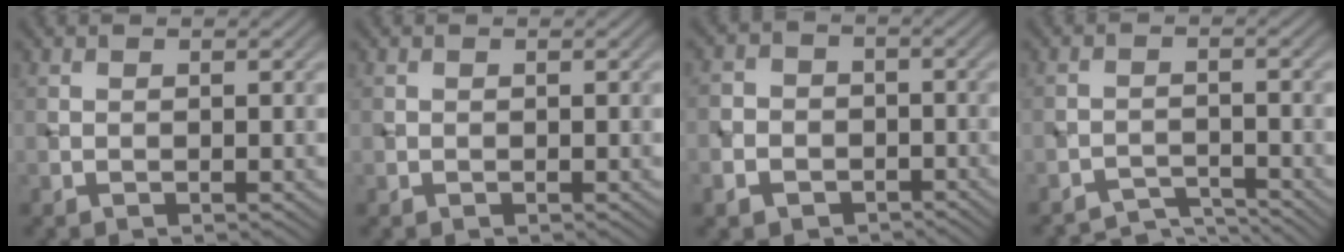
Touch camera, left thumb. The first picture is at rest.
{"total": 0.0}
{"total": 6.0, "force": [-2.9, 4.9, 1.6], "torque": [-0.045, -0.005, -0.068]}
{"total": 3.9, "force": [-3.7, 0.6, 0.9], "torque": [-0.014, -0.002, -0.065]}